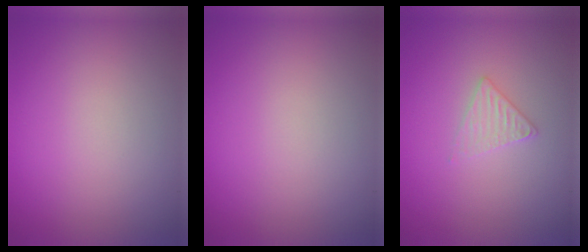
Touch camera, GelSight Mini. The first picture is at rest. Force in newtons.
{"total": 0.0}
{"total": 1.6, "press": 1.6, "slide": 0.2}